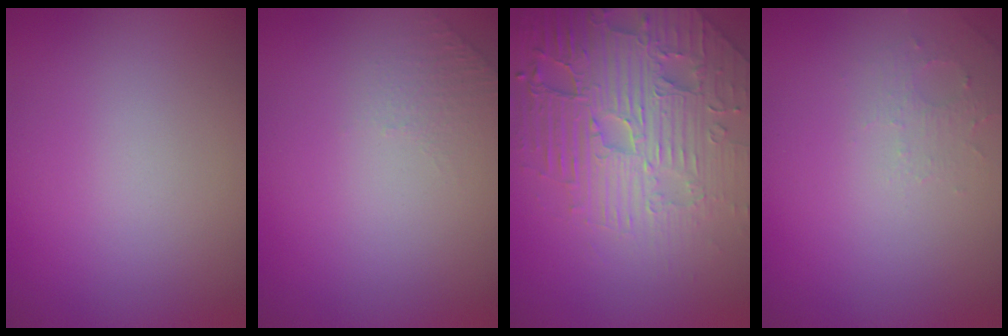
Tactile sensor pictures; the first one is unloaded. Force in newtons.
{"total": 1.0, "press": 0.5, "slide": 0.9}
{"total": 7.4, "press": 6.0, "slide": 4.4}
{"total": 1.6, "press": 1.5, "slide": 0.4}